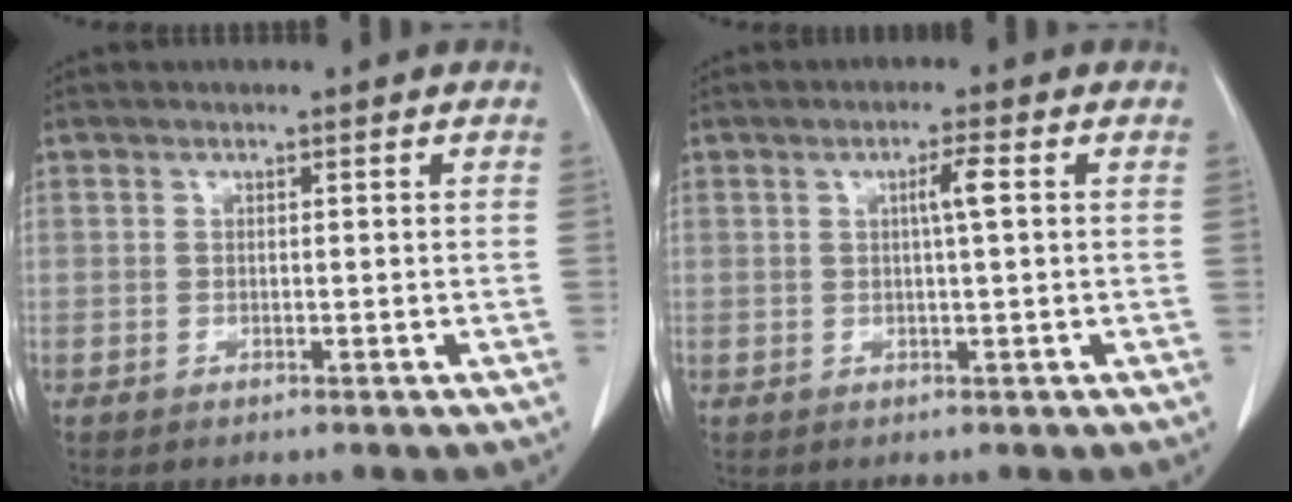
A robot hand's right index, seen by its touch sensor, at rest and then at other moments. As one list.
[{"total": 2.7, "force": [0.5, -0.2, 2.6], "torque": [-0.046, 0.001, 0.008]}]